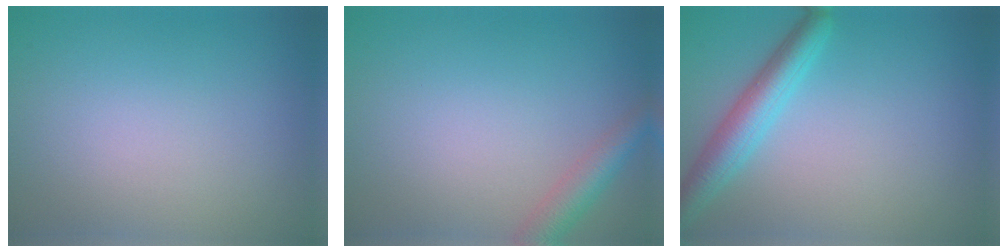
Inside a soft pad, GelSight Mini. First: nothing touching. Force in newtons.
{"total": 2.8, "press": 2.8, "slide": 0.1}
{"total": 3.8, "press": 3.8, "slide": 0.2}